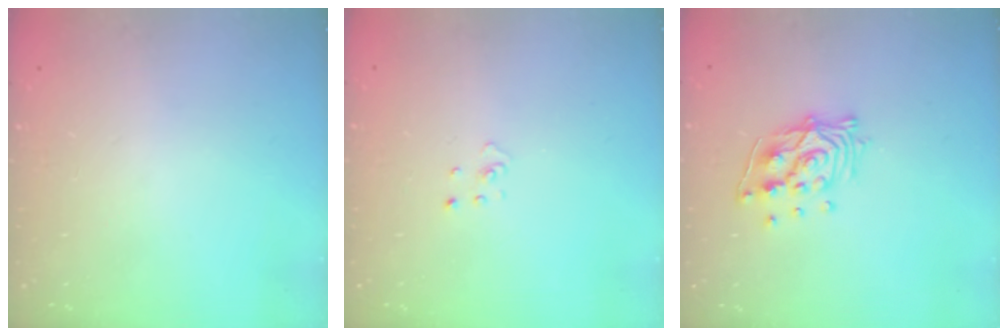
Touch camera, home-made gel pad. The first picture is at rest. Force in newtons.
{"total": 1.9, "press": 1.9, "slide": 0.1}
{"total": 11.7, "press": 11.6, "slide": 1.3}